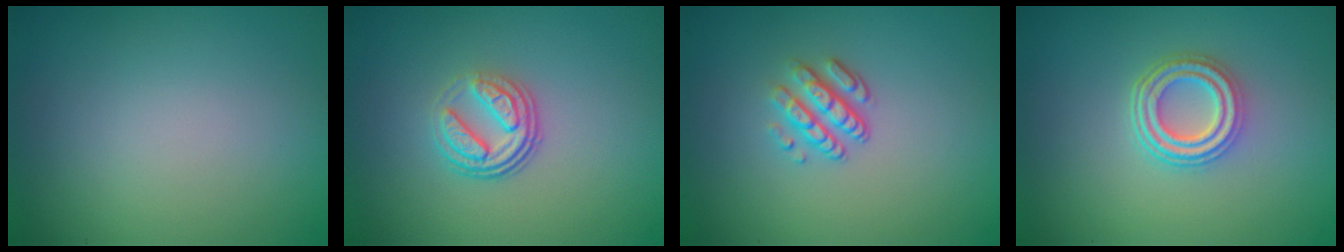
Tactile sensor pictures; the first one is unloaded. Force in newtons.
{"total": 3.8, "press": 2.7, "slide": 2.6}
{"total": 3.1, "press": 2.3, "slide": 2.0}
{"total": 4.2, "press": 3.3, "slide": 2.7}